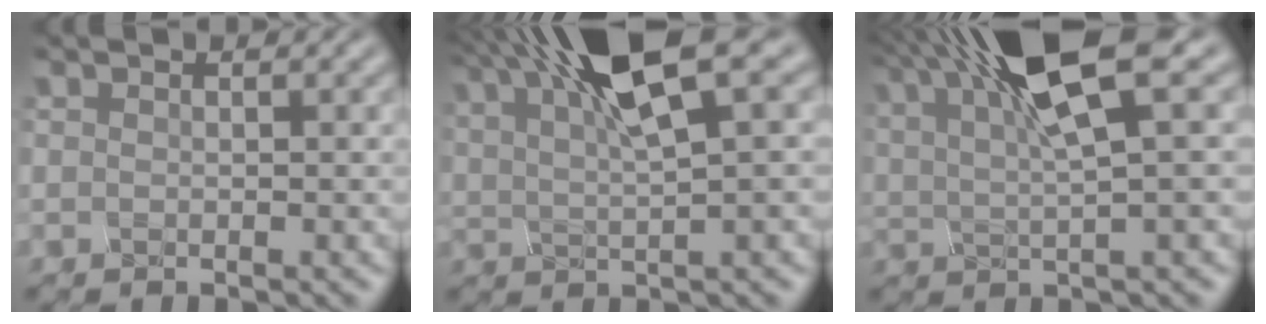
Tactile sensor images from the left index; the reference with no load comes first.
{"total": 7.8, "force": [4.5, 1.2, 6.2], "torque": [-0.097, 0.026, 0.095]}
{"total": 7.3, "force": [3.9, 0.8, 6.1], "torque": [-0.098, 0.021, 0.085]}